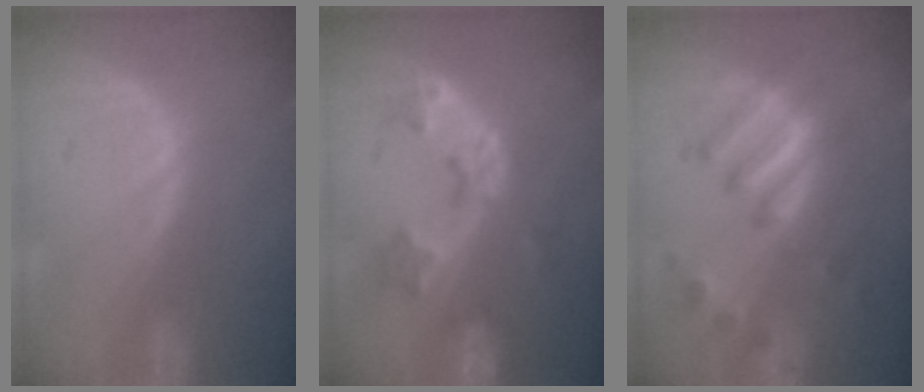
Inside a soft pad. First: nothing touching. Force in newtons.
{"total": 5.8, "press": 5.8, "slide": 0.2}
{"total": 7.9, "press": 7.8, "slide": 1.0}